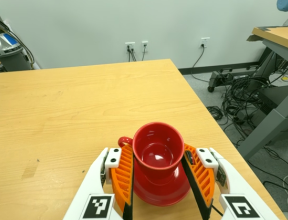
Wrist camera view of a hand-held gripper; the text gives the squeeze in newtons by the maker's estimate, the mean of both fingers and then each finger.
{"total": 3.2, "left": 2.7, "right": 3.6}